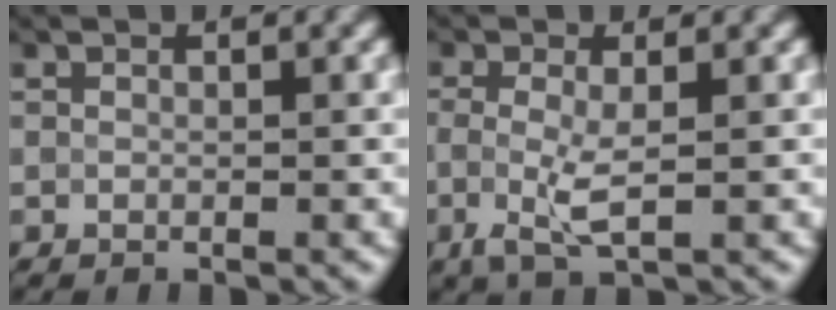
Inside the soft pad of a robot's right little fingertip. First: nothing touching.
{"total": 2.8, "force": [-0.4, 0.6, 2.7], "torque": [-0.060, -0.008, -0.005]}